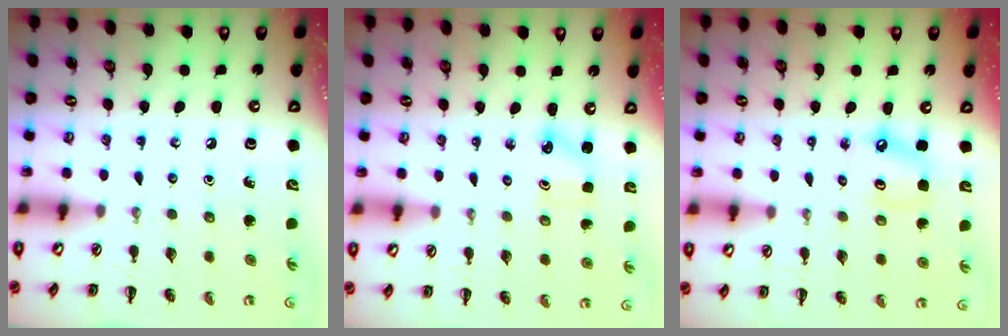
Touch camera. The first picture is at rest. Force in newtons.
{"total": 2.5, "press": 2.4, "slide": 0.8}
{"total": 5.3, "press": 5.3, "slide": 0.9}